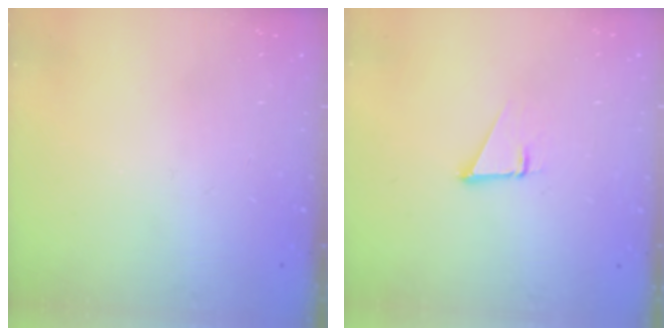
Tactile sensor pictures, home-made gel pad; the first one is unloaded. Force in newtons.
{"total": 1.9, "press": 1.9, "slide": 0.0}